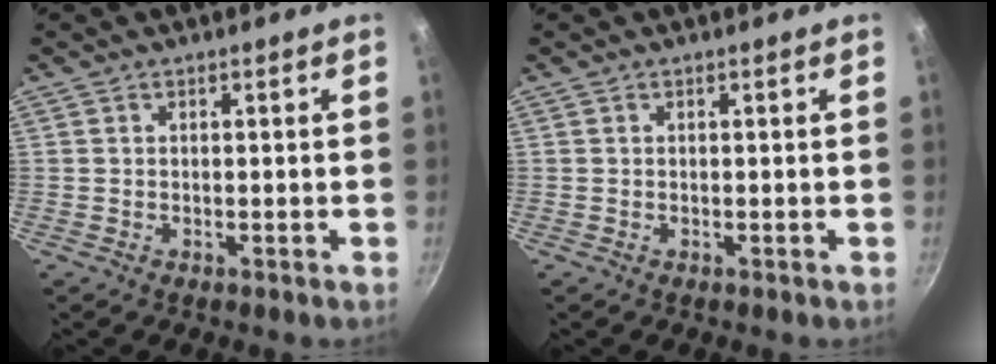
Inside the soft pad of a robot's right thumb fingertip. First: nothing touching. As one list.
[{"total": 0.0}]